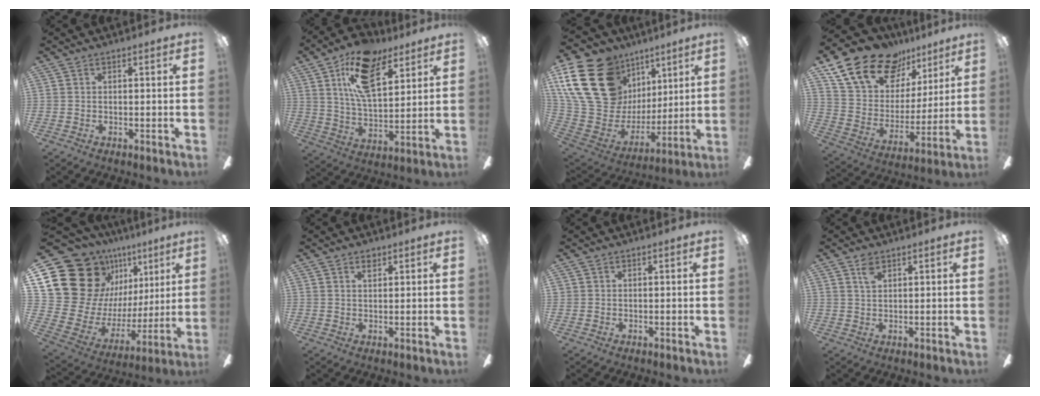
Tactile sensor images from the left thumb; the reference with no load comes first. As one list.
[{"total": 17.9, "force": [9.9, 8.7, 12.2], "torque": [-0.209, -0.020, 0.172]}, {"total": 26.4, "force": [11.3, 18.8, 14.6], "torque": [-0.310, -0.049, 0.237]}, {"total": 20.2, "force": [13.9, 11.9, 8.6], "torque": [-0.162, -0.081, 0.263]}, {"total": 23.0, "force": [12.2, 16.7, 10.0], "torque": [-0.179, -0.088, 0.259]}, {"total": 2.6, "force": [1.6, 1.4, 1.5], "torque": [-0.016, -0.003, 0.025]}, {"total": 0.6, "force": [0.3, 0.5, 0.1], "torque": [-0.001, 0.004, 0.004]}, {"total": 3.0, "force": [1.9, 1.4, 1.8], "torque": [-0.043, 0.003, 0.034]}]